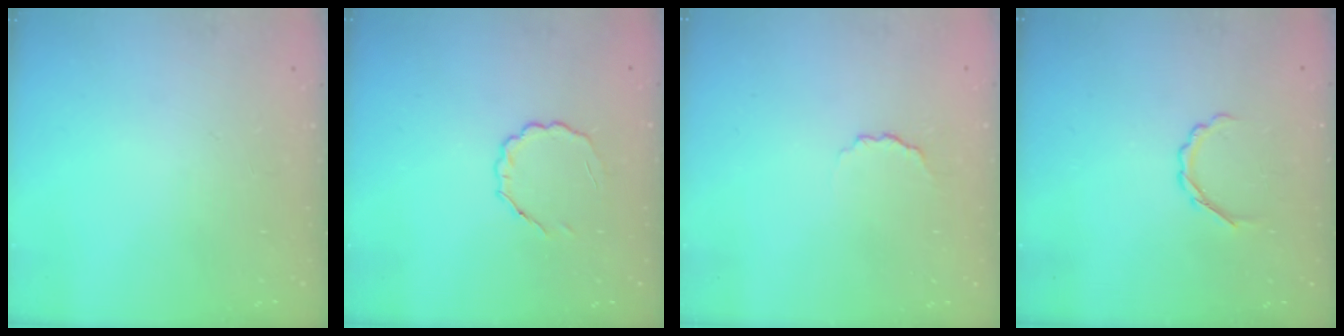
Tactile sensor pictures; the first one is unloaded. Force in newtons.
{"total": 4.6, "press": 4.5, "slide": 1.0}
{"total": 3.1, "press": 3.0, "slide": 0.7}
{"total": 3.6, "press": 3.5, "slide": 0.9}